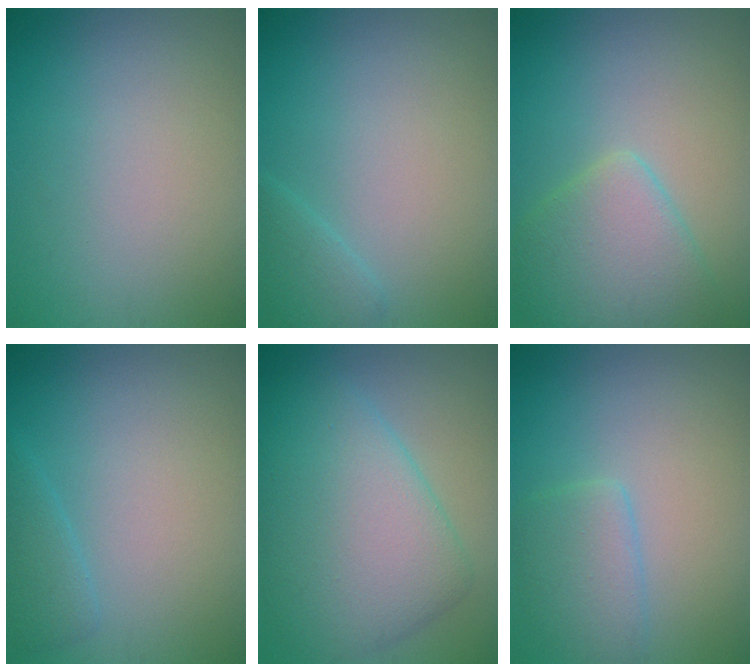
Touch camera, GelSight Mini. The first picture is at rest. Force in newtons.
{"total": 1.5, "press": 1.5, "slide": 0.0}
{"total": 5.0, "press": 5.0, "slide": 0.3}
{"total": 1.7, "press": 1.7, "slide": 0.2}
{"total": 9.3, "press": 9.3, "slide": 0.1}
{"total": 2.8, "press": 2.8, "slide": 0.3}